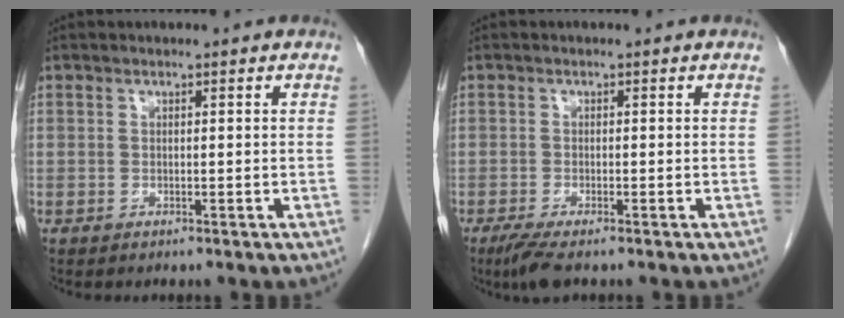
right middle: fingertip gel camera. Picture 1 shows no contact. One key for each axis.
{"total": 3.4, "fx": -2.4, "fy": 0.5, "fz": 2.4, "tx": -0.048, "ty": -0.011, "tz": -0.046}